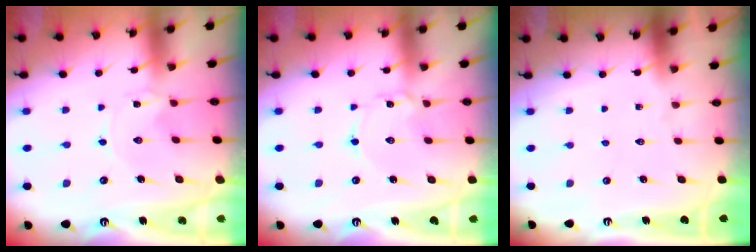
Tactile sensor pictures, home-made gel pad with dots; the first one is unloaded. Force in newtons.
{"total": 1.8, "press": 1.8, "slide": 0.1}
{"total": 0.0}